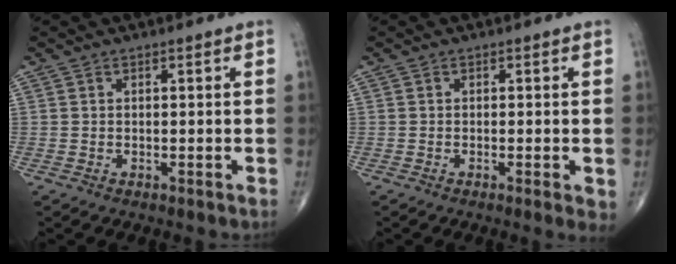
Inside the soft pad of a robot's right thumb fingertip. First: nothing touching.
{"total": 2.4, "force": [-0.6, 0.4, 2.3], "torque": [-0.040, -0.009, -0.012]}